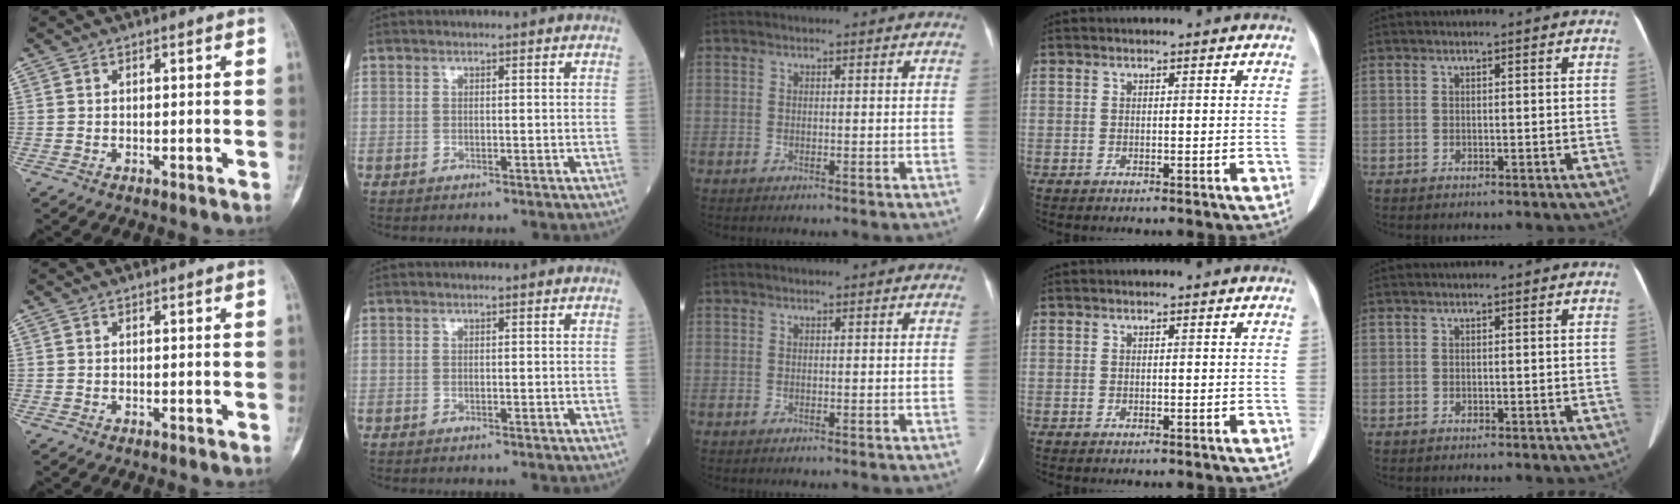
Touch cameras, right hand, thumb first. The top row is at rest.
{}